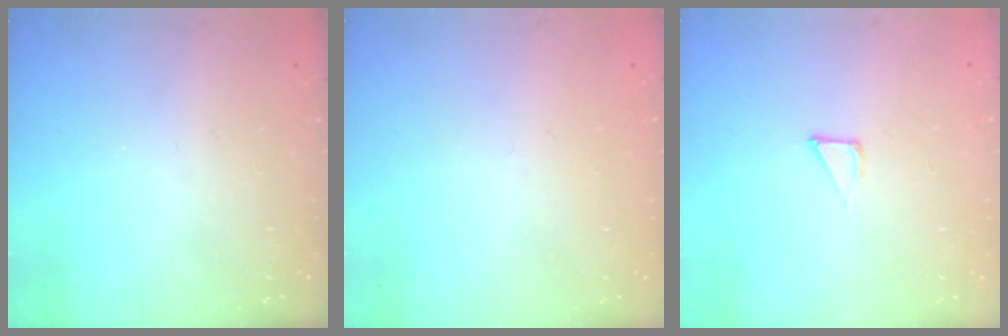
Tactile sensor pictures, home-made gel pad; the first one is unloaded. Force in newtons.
{"total": 2.6, "press": 2.6, "slide": 0.2}
{"total": 2.7, "press": 2.7, "slide": 0.3}